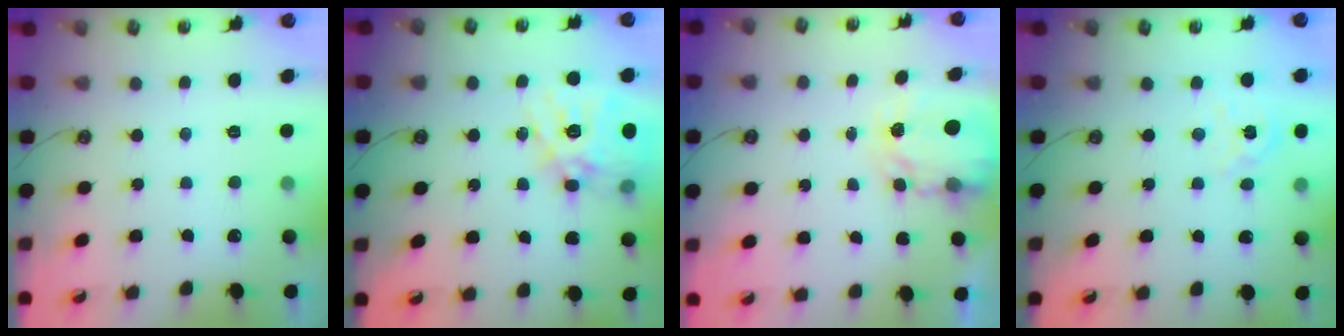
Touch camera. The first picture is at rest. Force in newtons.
{"total": 19.2, "press": 19.1, "slide": 1.9}
{"total": 4.0, "press": 4.0, "slide": 0.1}
{"total": 3.4, "press": 3.4, "slide": 0.3}